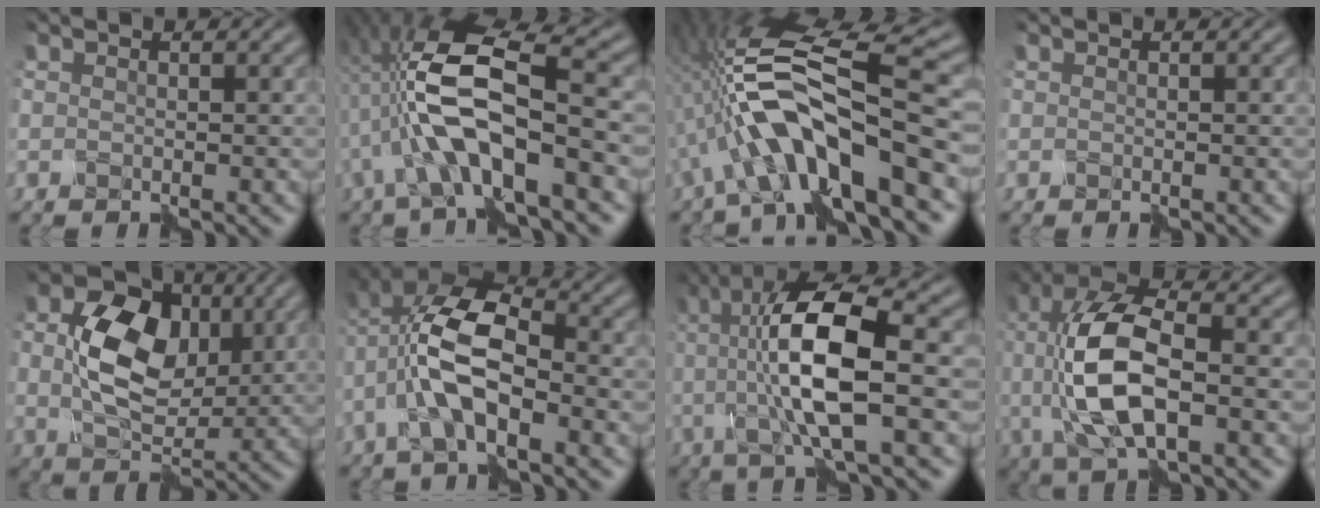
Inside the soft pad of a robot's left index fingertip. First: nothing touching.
{"total": 8.7, "force": [-1.5, 2.7, 8.1], "torque": [-0.173, 0.016, -0.027]}
{"total": 11.2, "force": [-3.4, 3.4, 10.1], "torque": [-0.187, 0.021, -0.072]}
{"total": 0.0}
{"total": 9.2, "force": [1.4, 6.2, 6.6], "torque": [-0.134, 0.001, 0.027]}
{"total": 8.9, "force": [-1.9, 4.2, 7.6], "torque": [-0.169, 0.018, -0.048]}
{"total": 9.0, "force": [-0.2, 1.9, 8.8], "torque": [-0.166, 0.007, 0.000]}
{"total": 8.7, "force": [-0.4, 3.6, 7.9], "torque": [-0.173, 0.009, -0.009]}